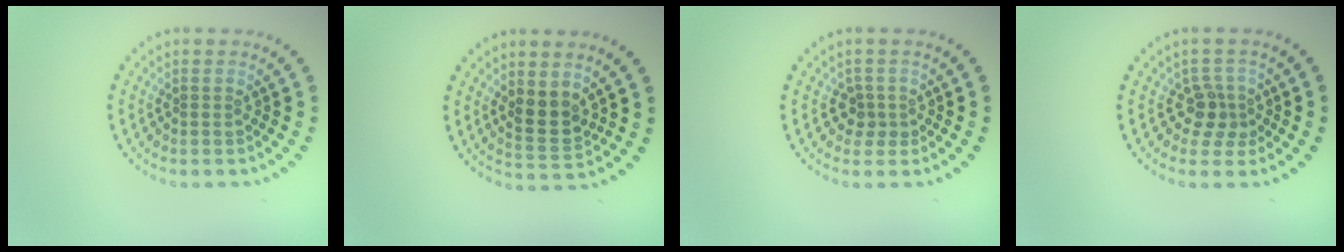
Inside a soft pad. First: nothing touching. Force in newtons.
{"total": 2.6, "press": 2.3, "slide": 1.1}
{"total": 1.6, "press": 1.2, "slide": 1.1}
{"total": 2.4, "press": 1.9, "slide": 1.5}